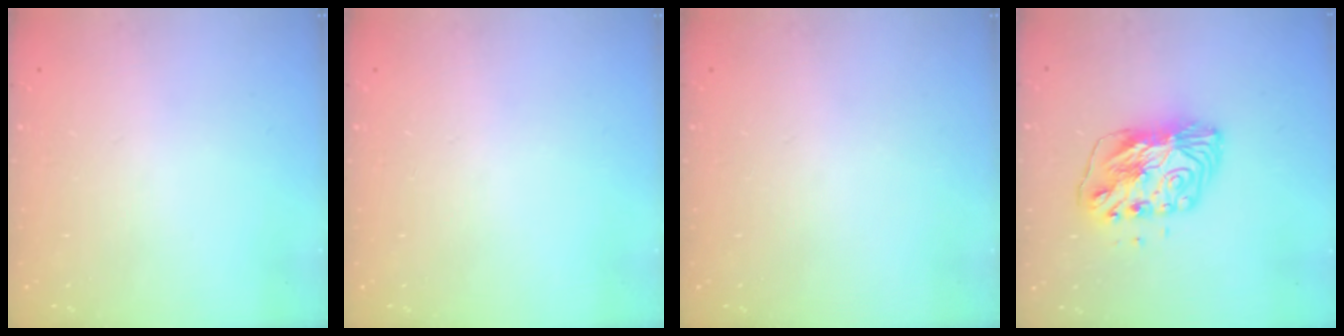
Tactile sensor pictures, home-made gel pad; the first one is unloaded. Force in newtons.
{"total": 0.0}
{"total": 0.0}
{"total": 10.8, "press": 10.8, "slide": 1.0}